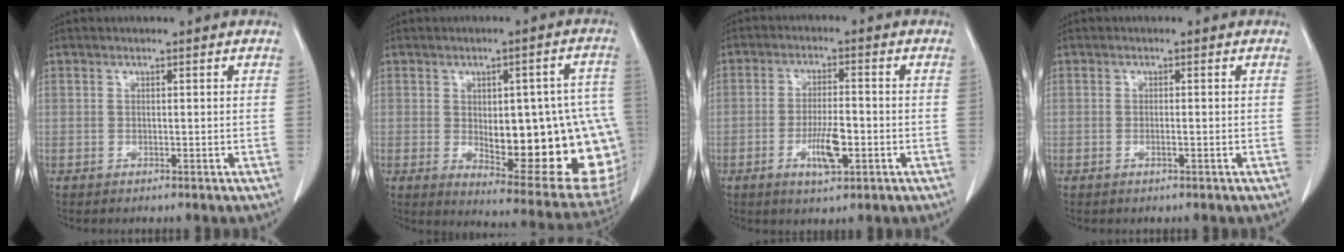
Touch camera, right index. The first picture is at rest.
{"total": 22.9, "force": [-2.9, 7.1, 21.5], "torque": [-0.196, 0.016, -0.007]}
{"total": 6.1, "force": [-2.1, 1.5, 5.5], "torque": [-0.101, -0.004, -0.034]}
{"total": 0.7, "force": [-0.3, 0.0, 0.7], "torque": [-0.015, 0.000, -0.004]}